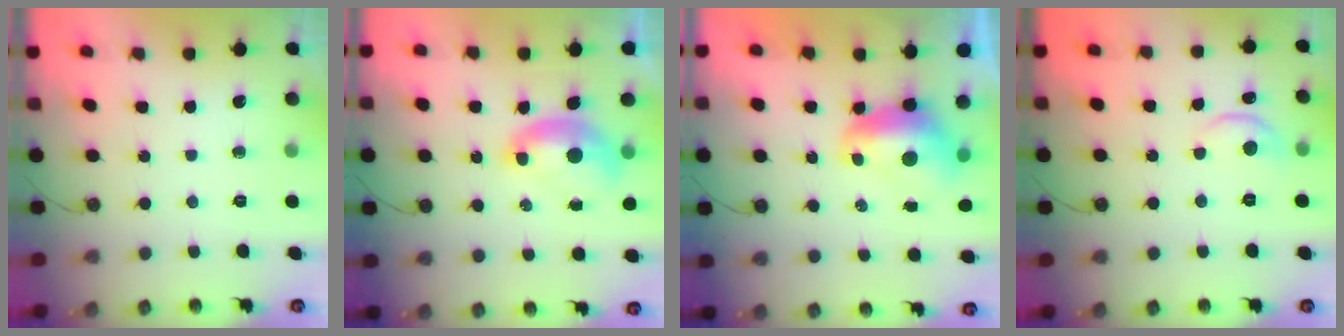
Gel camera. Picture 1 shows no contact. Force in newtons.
{"total": 1.8, "press": 1.7, "slide": 0.6}
{"total": 1.6, "press": 1.4, "slide": 0.7}
{"total": 4.0, "press": 3.9, "slide": 0.6}